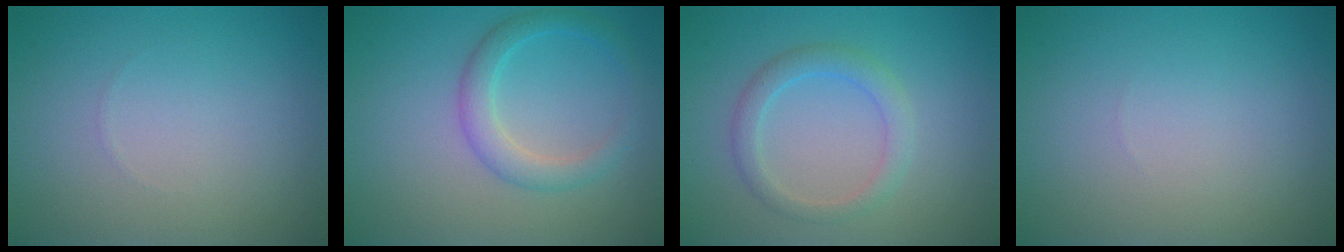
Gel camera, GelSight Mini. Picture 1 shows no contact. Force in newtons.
{"total": 2.8, "press": 2.8, "slide": 0.2}
{"total": 2.4, "press": 2.4, "slide": 0.1}
{"total": 0.0}